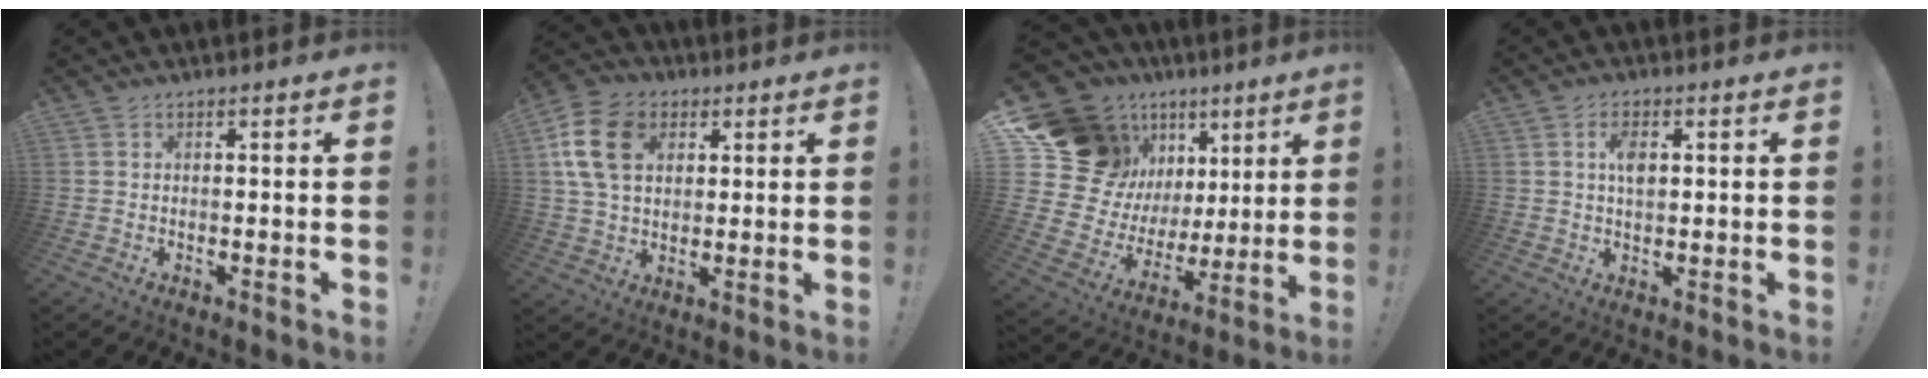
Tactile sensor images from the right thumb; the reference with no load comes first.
{"total": 15.1, "force": [4.4, 10.8, 9.6], "torque": [-0.182, 0.001, 0.086]}
{"total": 20.3, "force": [11.5, 14.2, 8.8], "torque": [-0.158, -0.084, 0.253]}
{"total": 4.9, "force": [1.1, 2.7, 4.0], "torque": [-0.063, 0.002, 0.015]}